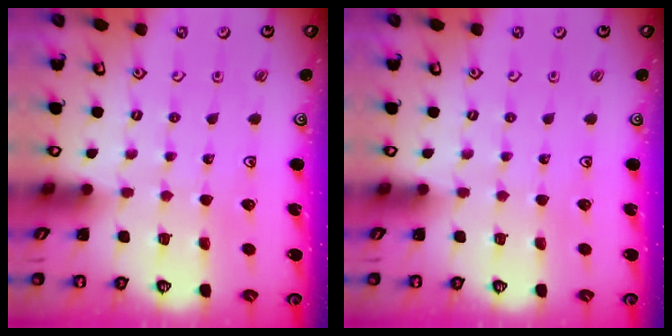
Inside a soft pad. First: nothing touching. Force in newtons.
{"total": 0.0}